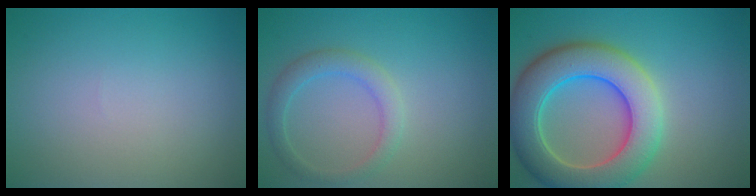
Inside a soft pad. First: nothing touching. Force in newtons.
{"total": 2.5, "press": 2.5, "slide": 0.0}
{"total": 9.3, "press": 9.3, "slide": 0.5}